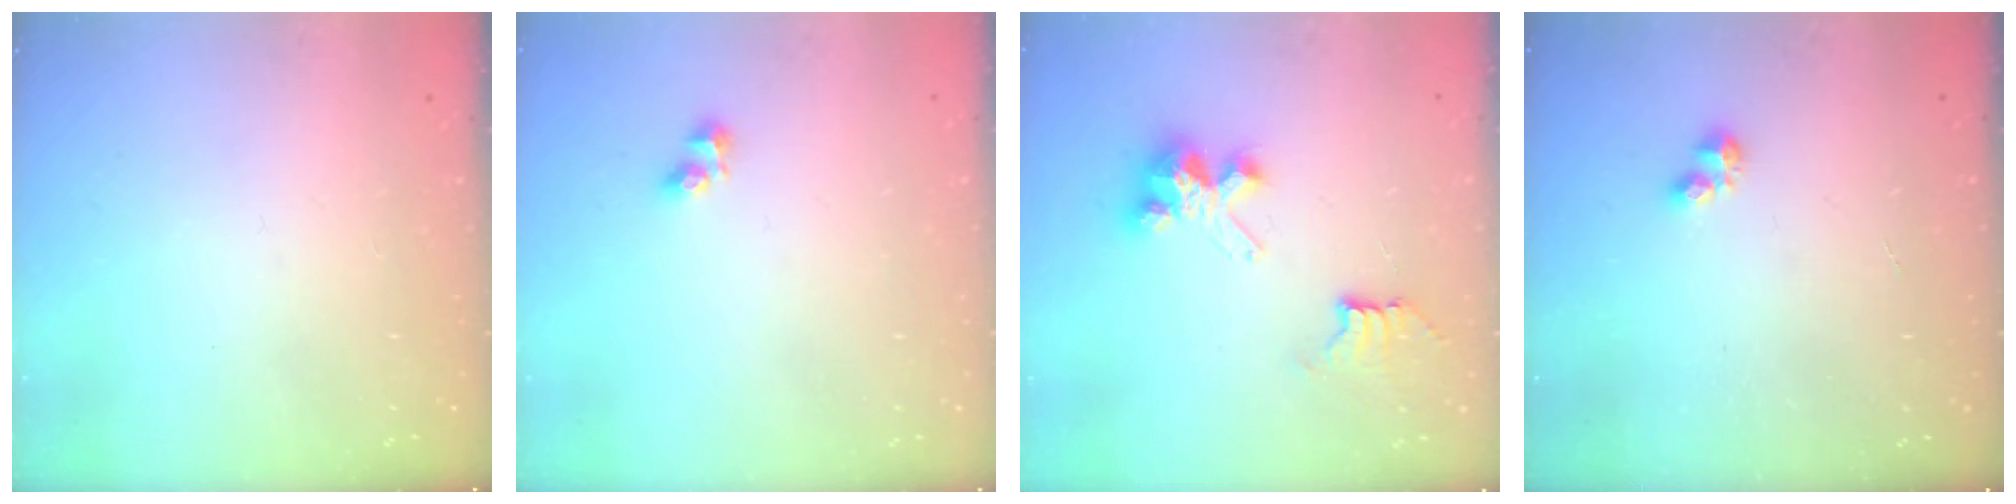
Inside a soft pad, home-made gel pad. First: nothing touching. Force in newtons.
{"total": 3.7, "press": 3.5, "slide": 1.3}
{"total": 7.3, "press": 7.3, "slide": 0.1}
{"total": 2.2, "press": 2.2, "slide": 0.3}